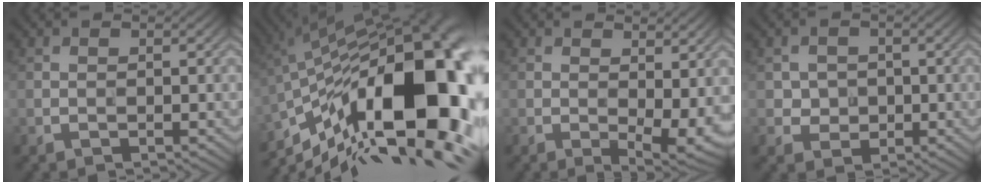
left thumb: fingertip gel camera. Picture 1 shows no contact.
{"total": 22.6, "force": [-7.3, 10.1, 18.8], "torque": [-0.292, 0.010, -0.118]}
{"total": 5.6, "force": [0.2, 2.6, 5.0], "torque": [-0.073, -0.006, 0.009]}
{"total": 2.5, "force": [0.0, 2.5, 0.6], "torque": [-0.018, -0.004, -0.008]}